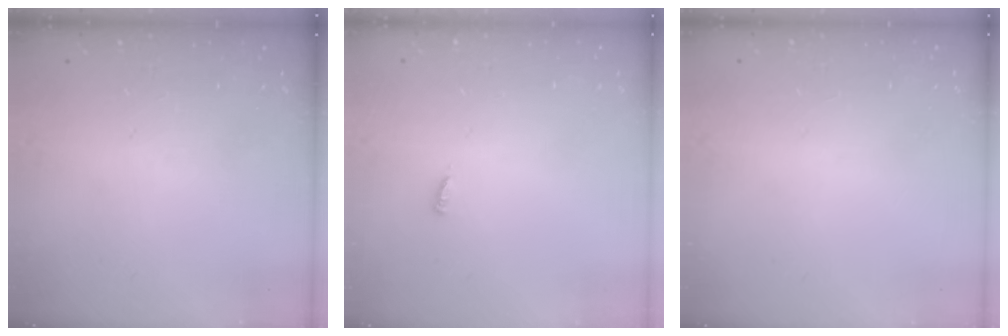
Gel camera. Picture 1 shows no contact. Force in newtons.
{"total": 3.0, "press": 3.0, "slide": 0.0}
{"total": 1.1, "press": 0.8, "slide": 0.7}